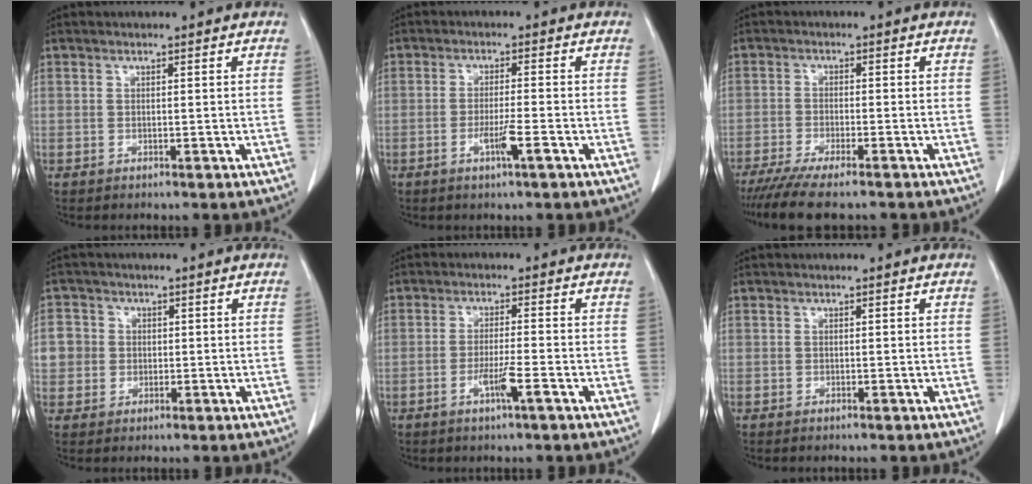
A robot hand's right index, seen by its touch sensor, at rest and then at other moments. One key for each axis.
{"total": 3.8, "fx": -1.7, "fy": -0.3, "fz": 3.4, "tx": -0.064, "ty": -0.008, "tz": -0.031}
{"total": 8.9, "fx": -7.4, "fy": 0.7, "fz": 5.0, "tx": -0.076, "ty": -0.020, "tz": -0.119}
{"total": 4.9, "fx": 0.3, "fy": 4.8, "fz": 0.9, "tx": -0.017, "ty": 0.013, "tz": 0.007}
{"total": 4.0, "fx": -1.8, "fy": -0.4, "fz": 3.5, "tx": -0.068, "ty": -0.008, "tz": -0.035}
{"total": 0.0}